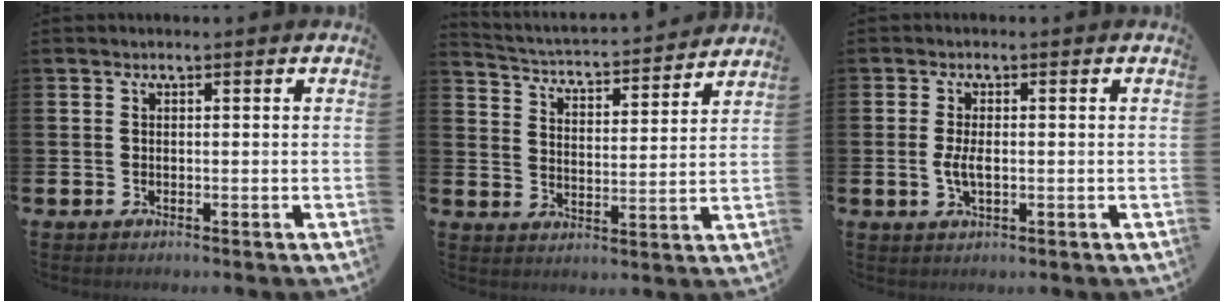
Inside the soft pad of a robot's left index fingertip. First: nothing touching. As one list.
[{"total": 4.1, "force": [4.0, 0.5, 0.6], "torque": [-0.032, -0.044, 0.060]}, {"total": 2.7, "force": [-0.1, 1.1, 2.4], "torque": [-0.038, 0.000, -0.005]}]